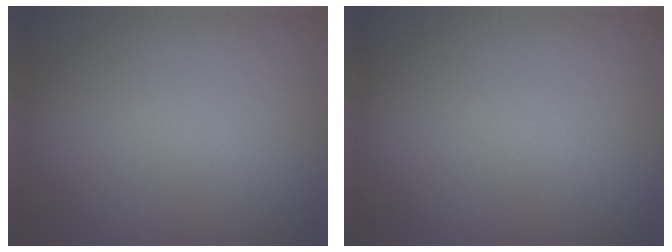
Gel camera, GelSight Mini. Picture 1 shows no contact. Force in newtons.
{"total": 0.0}